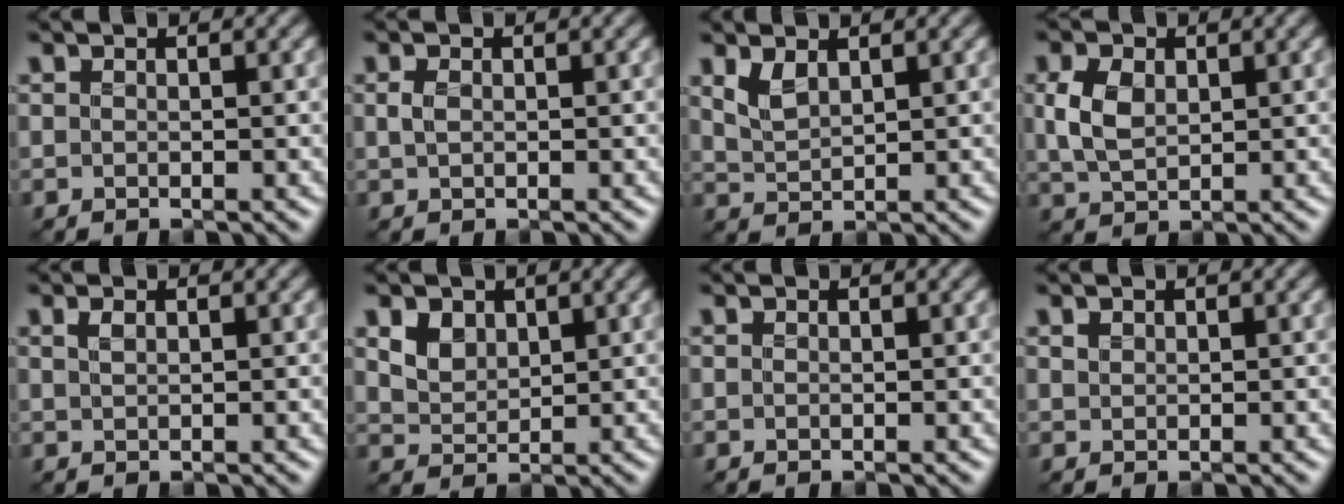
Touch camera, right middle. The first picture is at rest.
{"total": 0.8, "force": [-0.1, 0.5, 0.6], "torque": [-0.019, -0.002, 0.001]}
{"total": 1.9, "force": [1.0, 0.9, 1.3], "torque": [-0.036, -0.005, 0.026]}
{"total": 3.3, "force": [0.5, 2.3, 2.4], "torque": [-0.062, 0.001, 0.013]}
{"total": 0.6, "force": [0.2, 0.3, 0.5], "torque": [-0.015, 0.000, 0.007]}
{"total": 2.3, "force": [1.0, 1.7, 1.1], "torque": [-0.031, -0.010, 0.019]}
{"total": 0.0}
{"total": 0.6, "force": [0.4, 0.4, 0.2], "torque": [-0.009, -0.002, 0.011]}